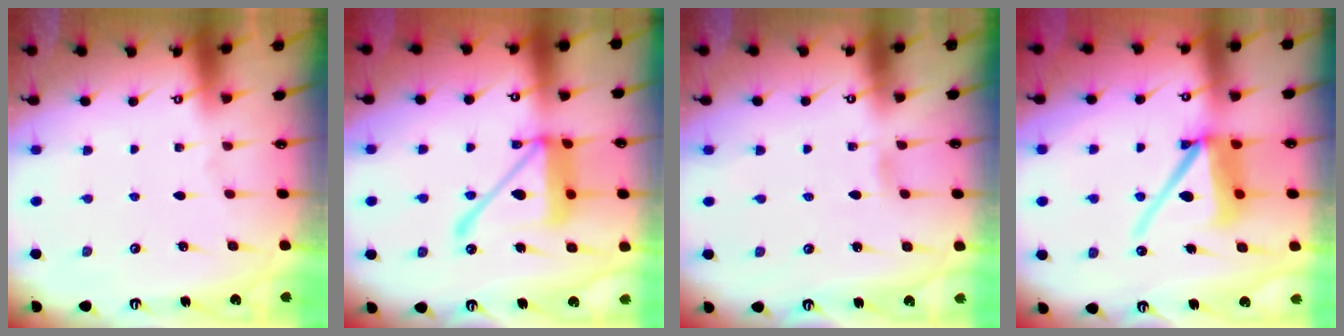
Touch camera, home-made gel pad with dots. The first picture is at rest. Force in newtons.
{"total": 18.2, "press": 18.1, "slide": 1.9}
{"total": 2.5, "press": 2.5, "slide": 0.3}
{"total": 13.7, "press": 13.6, "slide": 1.6}